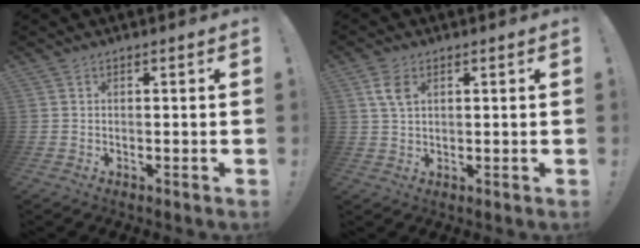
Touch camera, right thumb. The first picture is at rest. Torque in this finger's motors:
{"motor_torque": [-0.01, 0.12, 0.07, 0.02, 0.04]}